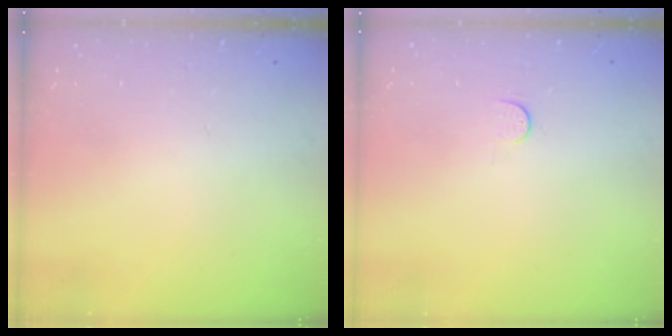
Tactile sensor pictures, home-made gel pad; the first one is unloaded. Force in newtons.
{"total": 2.8, "press": 2.8, "slide": 0.4}